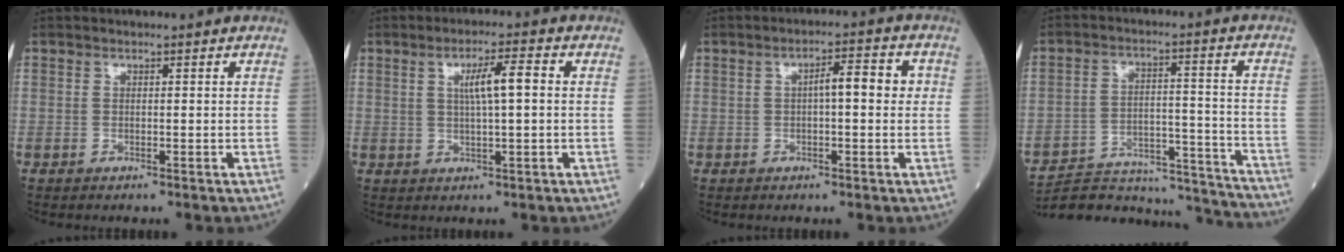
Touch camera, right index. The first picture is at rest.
{"total": 5.5, "force": [1.0, 0.4, 5.3], "torque": [-0.094, 0.007, 0.017]}
{"total": 5.1, "force": [0.5, 1.3, 4.9], "torque": [-0.073, 0.019, 0.004]}
{"total": 21.2, "force": [-20.6, 2.9, 4.1], "torque": [-0.065, 0.025, -0.293]}